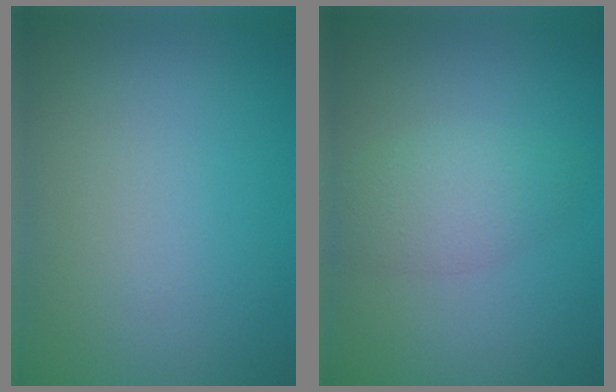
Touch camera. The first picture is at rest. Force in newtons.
{"total": 2.8, "press": 2.8, "slide": 0.1}